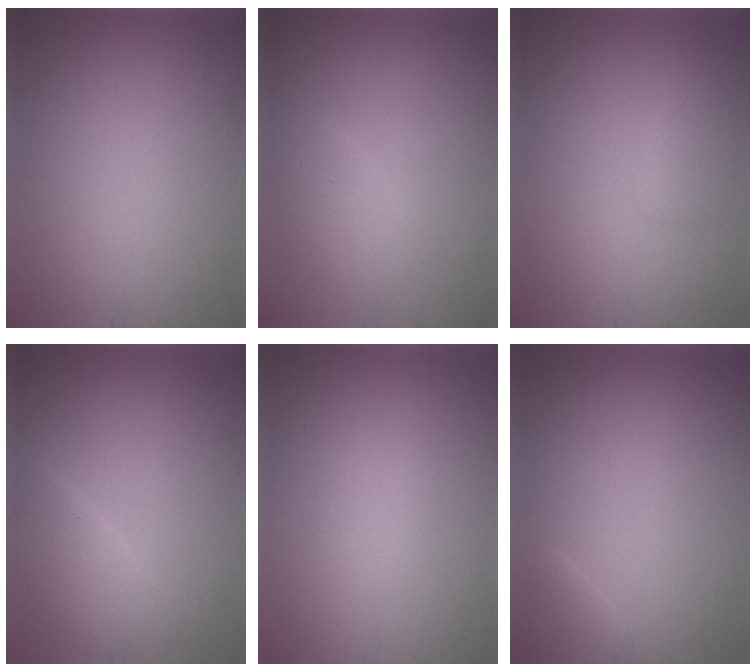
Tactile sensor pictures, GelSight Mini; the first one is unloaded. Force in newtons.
{"total": 1.9, "press": 1.9, "slide": 0.1}
{"total": 1.5, "press": 1.5, "slide": 0.1}
{"total": 2.9, "press": 2.9, "slide": 0.1}
{"total": 1.1, "press": 1.1, "slide": 0.1}
{"total": 1.3, "press": 1.3, "slide": 0.2}